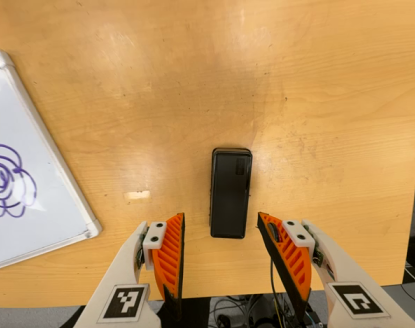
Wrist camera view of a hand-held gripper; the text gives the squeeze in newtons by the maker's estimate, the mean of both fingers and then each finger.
{"total": 0.0}